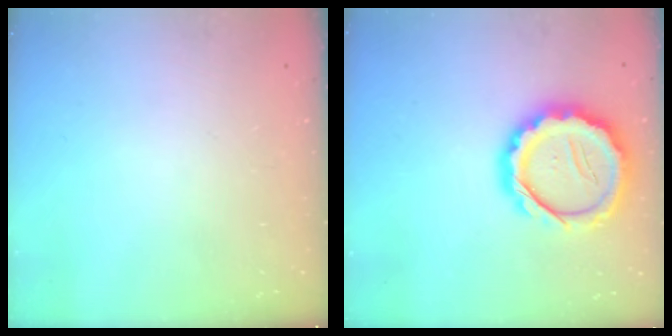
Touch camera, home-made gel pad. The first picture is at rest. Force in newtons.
{"total": 16.2, "press": 16.0, "slide": 2.6}